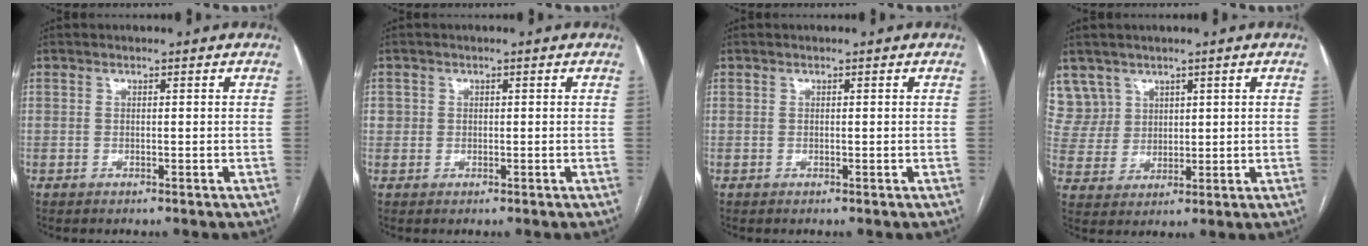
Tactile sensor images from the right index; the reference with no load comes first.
{"total": 1.3, "force": [0.0, 1.3, 0.2], "torque": [0.007, 0.005, -0.001]}
{"total": 0.0}
{"total": 6.9, "force": [4.4, 5.4, -0.2], "torque": [0.006, 0.015, 0.099]}